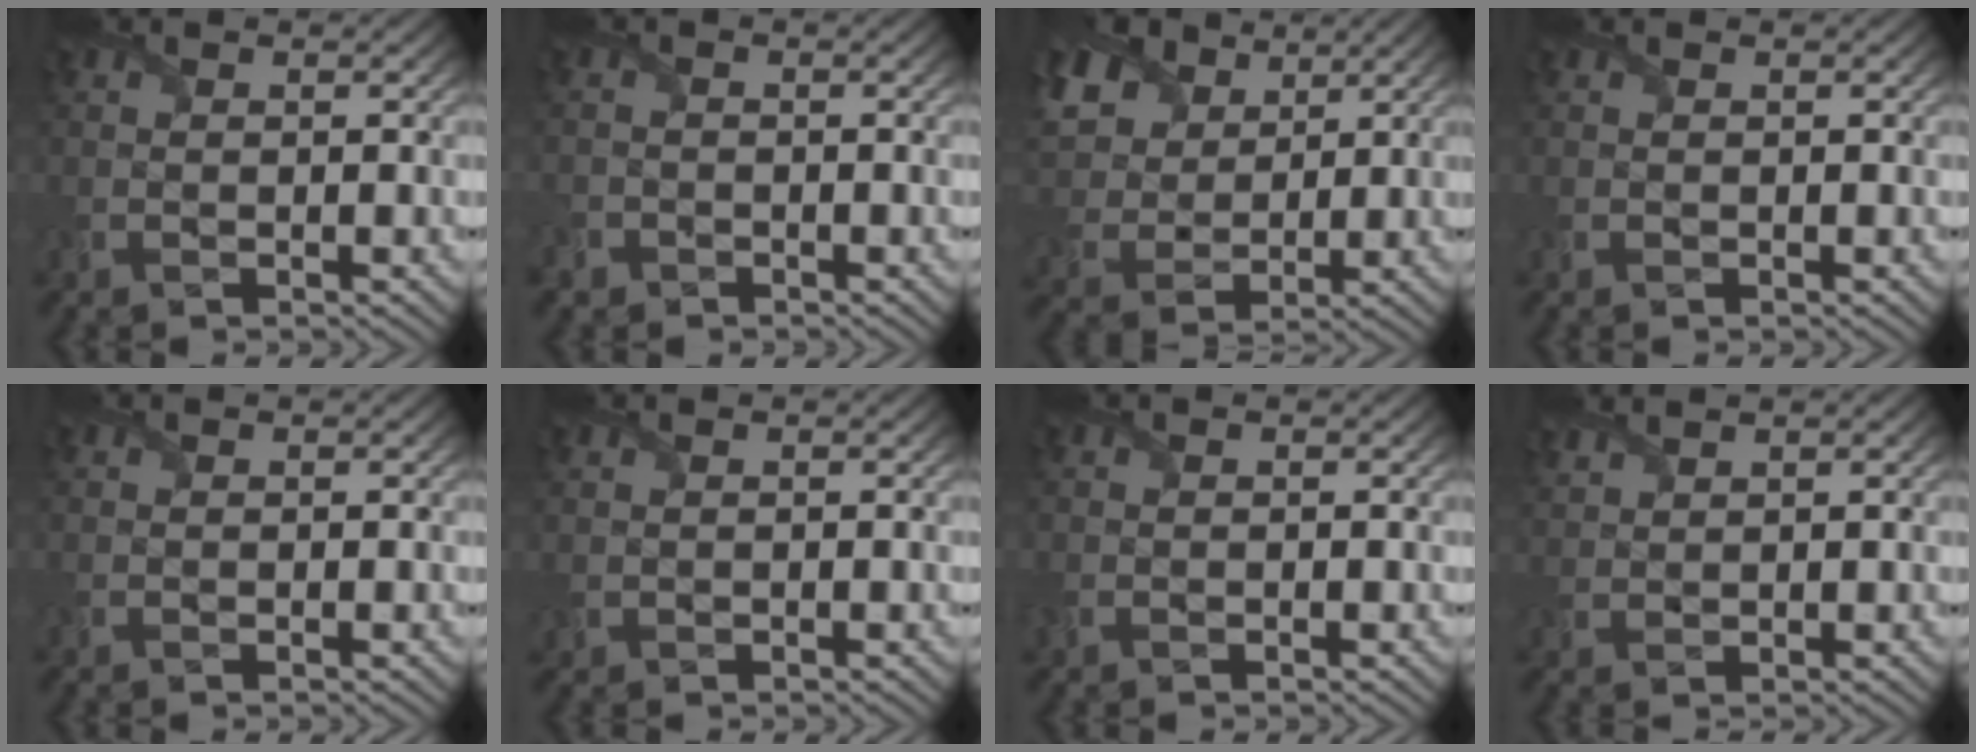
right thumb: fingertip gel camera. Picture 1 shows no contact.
{"total": 1.8, "force": [-1.3, 1.2, 0.1], "torque": [0.002, -0.004, -0.028]}
{"total": 10.9, "force": [5.6, 7.3, 5.8], "torque": [-0.169, 0.023, 0.102]}
{"total": 0.0}
{"total": 0.0}
{"total": 0.8, "force": [0.5, 0.5, 0.3], "torque": [-0.011, 0.001, 0.015]}
{"total": 0.8, "force": [-0.2, 0.6, 0.5], "torque": [-0.019, -0.002, -0.003]}
{"total": 2.1, "force": [2.0, 0.4, 0.6], "torque": [-0.019, 0.005, 0.045]}